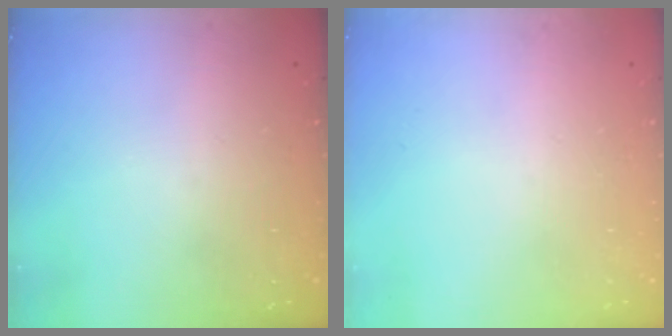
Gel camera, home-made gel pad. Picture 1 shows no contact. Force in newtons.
{"total": 0.0}